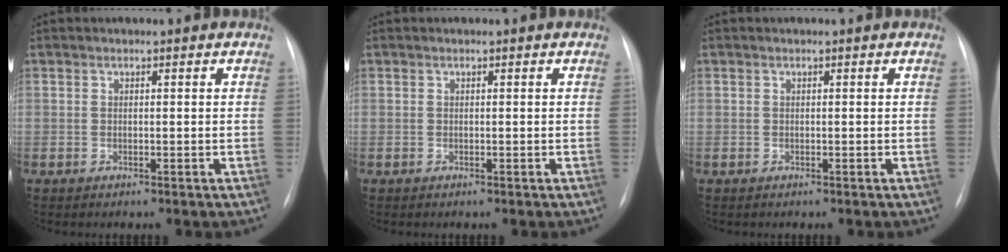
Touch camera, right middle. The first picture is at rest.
{"total": 0.0}
{"total": 0.0}